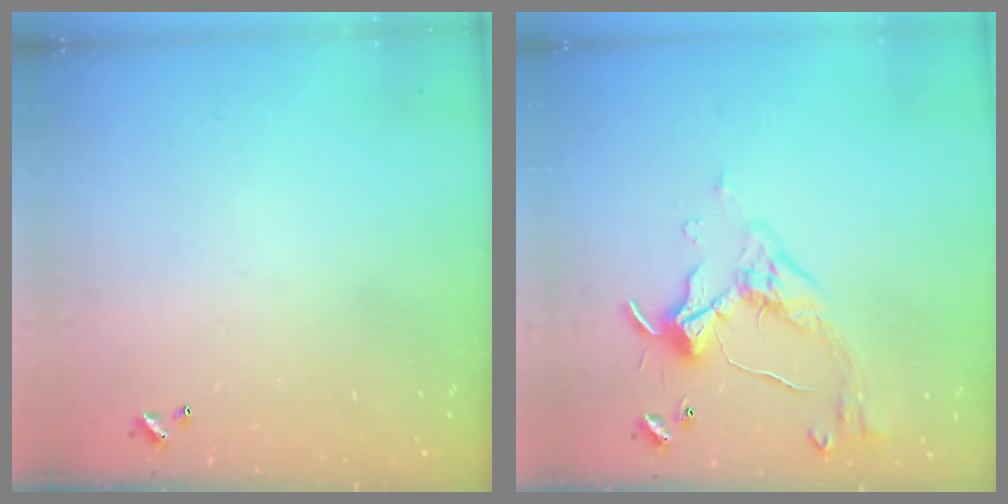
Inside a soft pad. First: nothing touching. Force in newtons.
{"total": 5.7, "press": 5.7, "slide": 1.0}